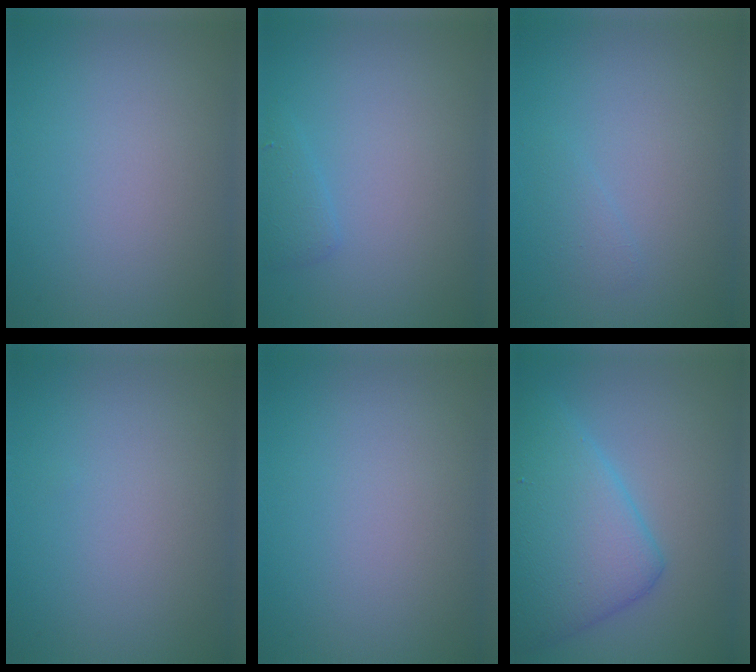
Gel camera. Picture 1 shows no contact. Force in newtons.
{"total": 1.2, "press": 1.2, "slide": 0.1}
{"total": 0.9, "press": 0.9, "slide": 0.1}
{"total": 0.0}
{"total": 0.0}
{"total": 7.2, "press": 7.2, "slide": 0.3}